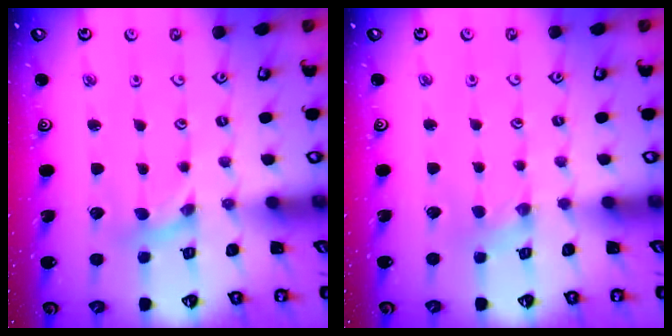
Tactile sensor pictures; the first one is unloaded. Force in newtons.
{"total": 1.3, "press": 1.3, "slide": 0.2}